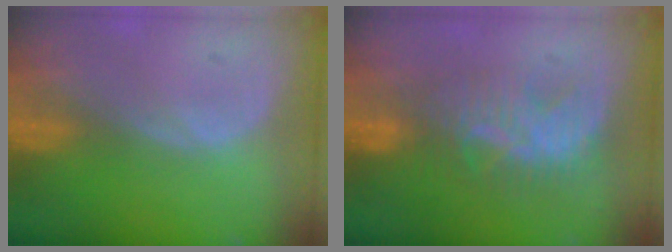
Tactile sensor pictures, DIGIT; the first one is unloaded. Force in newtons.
{"total": 7.7, "press": 7.2, "slide": 2.6}